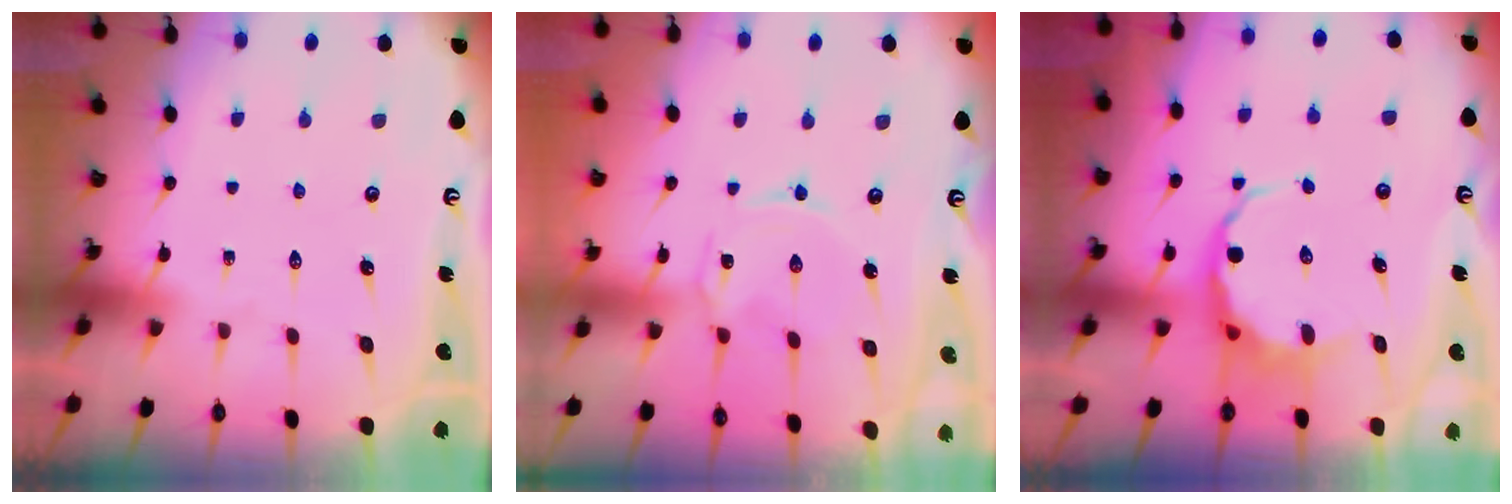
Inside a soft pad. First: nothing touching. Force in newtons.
{"total": 1.4, "press": 1.4, "slide": 0.3}
{"total": 6.4, "press": 6.2, "slide": 1.6}